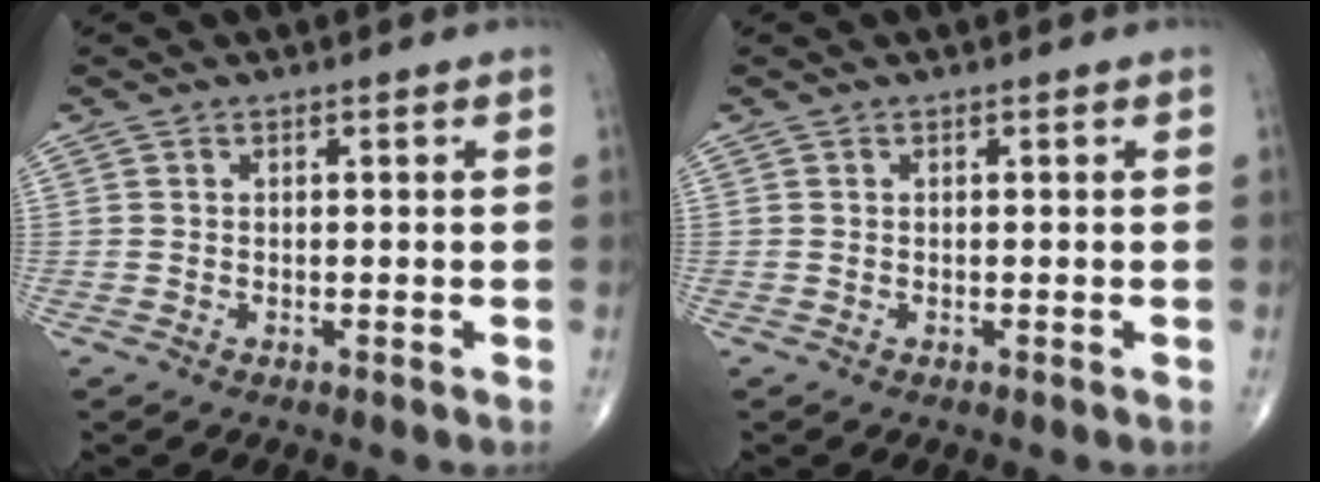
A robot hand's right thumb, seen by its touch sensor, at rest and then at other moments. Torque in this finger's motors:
{"motor_torque": [0.00, 0.00, 0.00, 0.00, 0.00]}